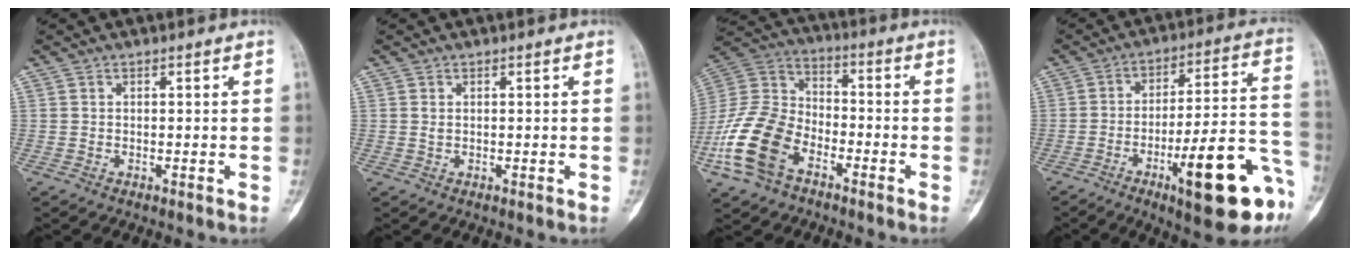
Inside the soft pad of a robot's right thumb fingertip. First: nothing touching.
{"total": 0.6, "force": [0.2, 0.3, 0.5], "torque": [-0.011, 0.003, 0.006]}
{"total": 16.4, "force": [-7.7, 10.2, 10.3], "torque": [-0.212, 0.044, -0.158]}
{"total": 21.1, "force": [-9.4, 5.2, 18.1], "torque": [-0.216, 0.052, -0.131]}